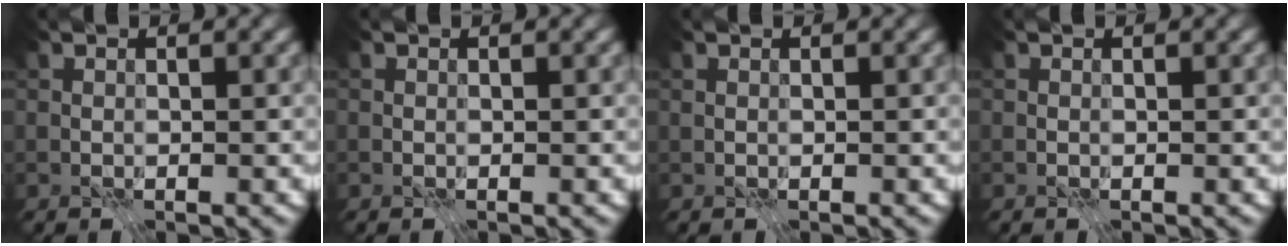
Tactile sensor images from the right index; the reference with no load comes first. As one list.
[{"total": 0.0}, {"total": 0.0}, {"total": 0.0}]